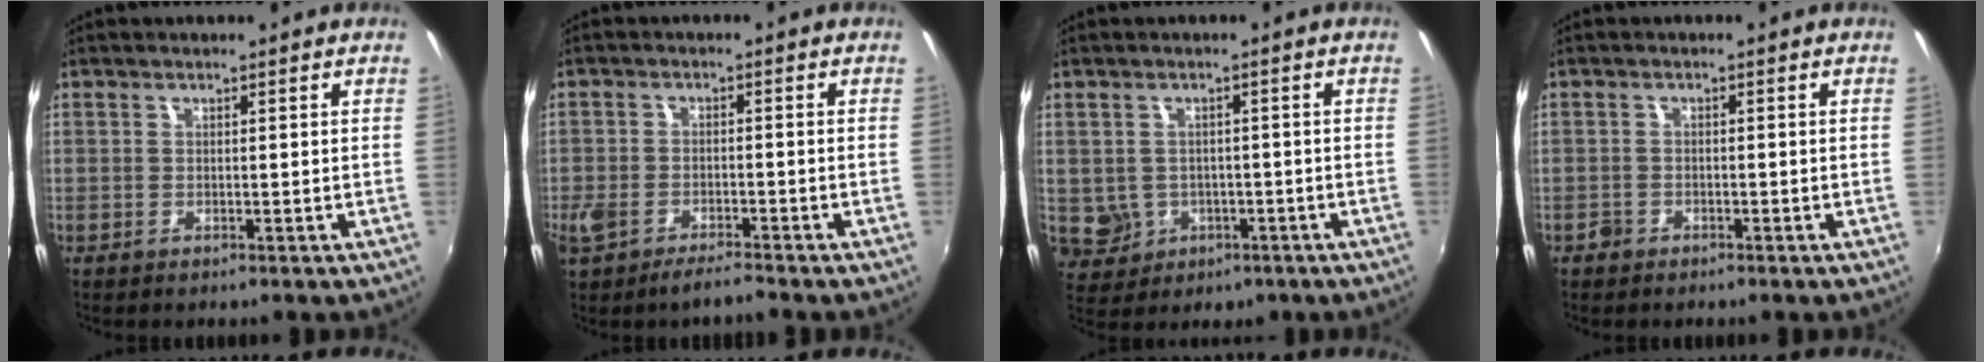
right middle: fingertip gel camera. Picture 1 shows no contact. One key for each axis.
{"total": 5.3, "fx": -4.0, "fy": 1.8, "fz": 3.0, "tx": -0.084, "ty": -0.013, "tz": -0.079}
{"total": 6.7, "fx": -1.3, "fy": 6.2, "fz": 2.0, "tx": -0.062, "ty": 0.003, "tz": 0.003}
{"total": 1.5, "fx": -1.2, "fy": 1.0, "fz": 0.1, "tx": -0.005, "ty": 0.000, "tz": -0.021}